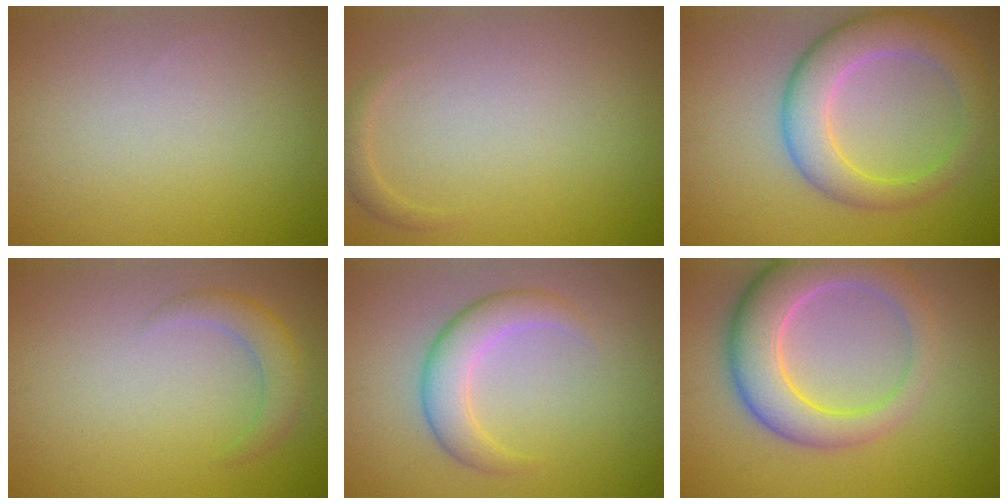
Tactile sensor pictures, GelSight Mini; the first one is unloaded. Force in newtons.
{"total": 0.9, "press": 0.9, "slide": 0.1}
{"total": 6.0, "press": 6.0, "slide": 0.4}
{"total": 2.4, "press": 2.4, "slide": 0.1}
{"total": 3.6, "press": 3.6, "slide": 0.3}
{"total": 7.3, "press": 7.3, "slide": 0.7}